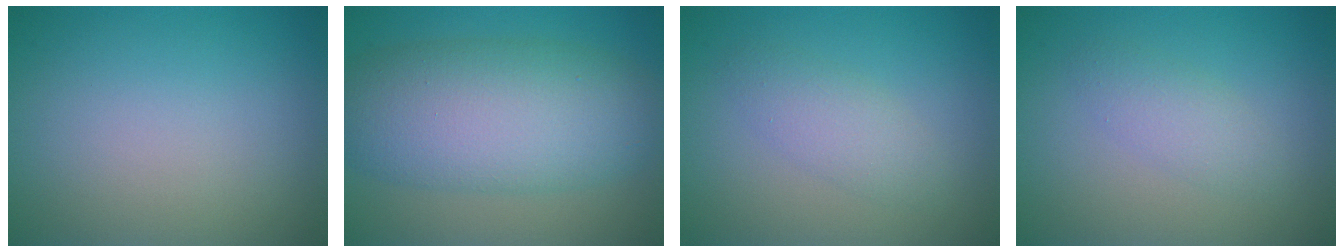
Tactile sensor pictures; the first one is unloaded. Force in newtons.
{"total": 9.6, "press": 9.6, "slide": 0.2}
{"total": 2.4, "press": 2.4, "slide": 0.0}
{"total": 3.2, "press": 3.2, "slide": 0.2}